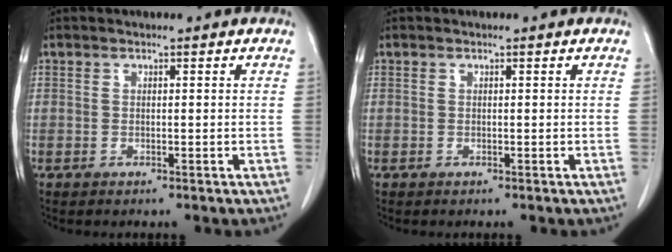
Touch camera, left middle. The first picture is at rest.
{"total": 0.0}